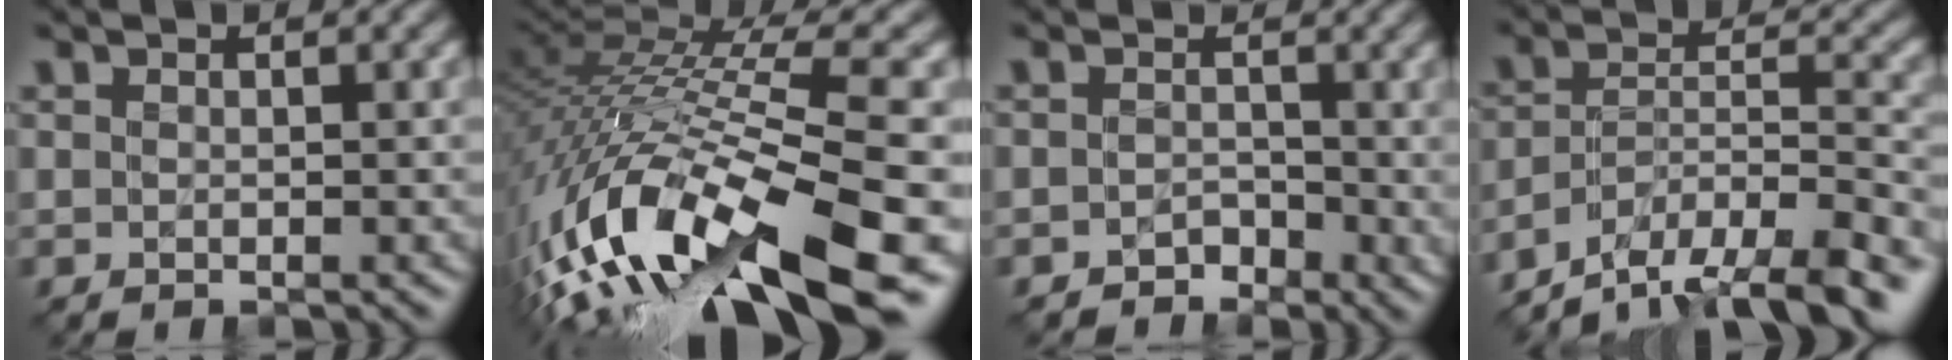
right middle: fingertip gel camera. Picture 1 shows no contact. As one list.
[{"total": 17.2, "force": [-7.5, 5.2, 14.6], "torque": [-0.292, -0.008, -0.122]}, {"total": 1.5, "force": [-1.1, 0.9, 0.2], "torque": [-0.002, -0.004, -0.020]}, {"total": 10.7, "force": [-9.1, 2.7, 4.9], "torque": [-0.088, 0.003, -0.152]}]